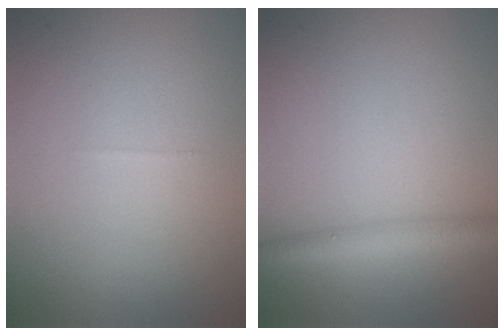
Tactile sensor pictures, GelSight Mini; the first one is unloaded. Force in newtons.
{"total": 2.9, "press": 2.9, "slide": 0.1}